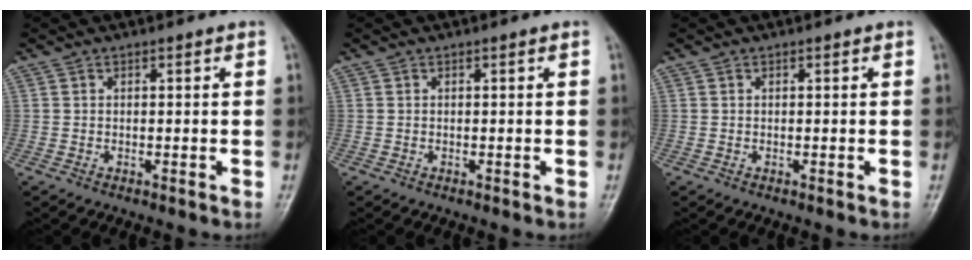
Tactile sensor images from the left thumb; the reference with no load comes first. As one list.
[{"total": 0.0}, {"total": 0.0}]